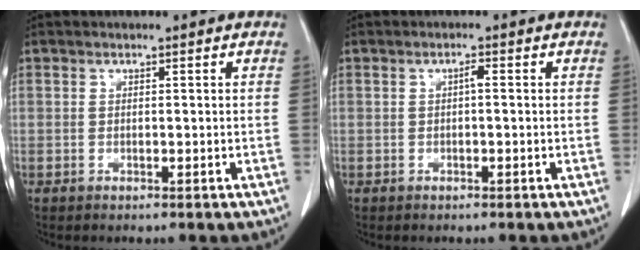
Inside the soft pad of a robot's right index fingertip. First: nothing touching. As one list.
[{"total": 1.0, "force": [0.0, 0.2, 1.0], "torque": [-0.016, 0.003, 0.000]}]